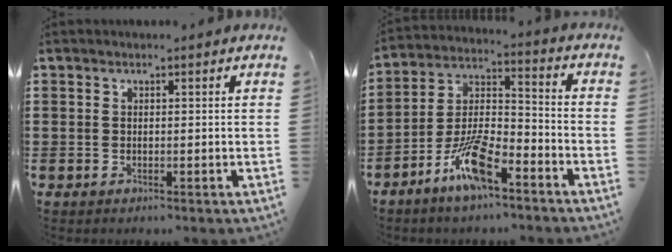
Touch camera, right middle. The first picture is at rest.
{"total": 8.8, "force": [-5.7, 2.4, 6.3], "torque": [-0.144, -0.001, -0.110]}